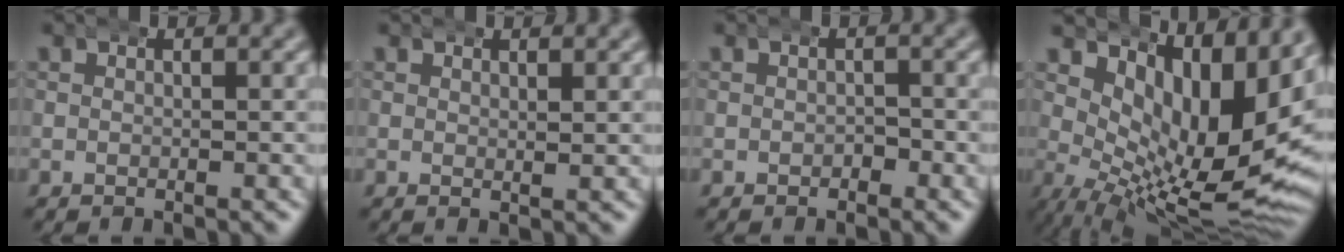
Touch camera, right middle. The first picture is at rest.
{"total": 1.4, "force": [1.3, -0.1, 0.3], "torque": [0.000, 0.000, 0.022]}
{"total": 0.6, "force": [-0.5, 0.3, 0.0], "torque": [-0.004, -0.009, -0.005]}
{"total": 13.0, "force": [1.8, 5.9, 11.5], "torque": [-0.165, -0.027, 0.045]}